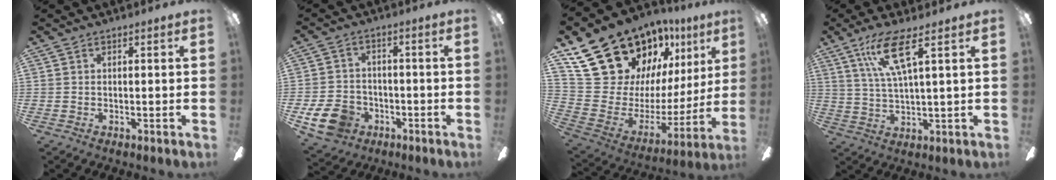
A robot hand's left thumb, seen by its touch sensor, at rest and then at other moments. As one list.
[{"total": 9.9, "force": [-5.0, 7.0, 4.8], "torque": [-0.114, 0.029, -0.090]}, {"total": 23.8, "force": [18.0, 12.5, 9.2], "torque": [-0.168, -0.119, 0.354]}, {"total": 10.9, "force": [5.5, 2.1, 9.2], "torque": [-0.187, 0.002, 0.098]}]